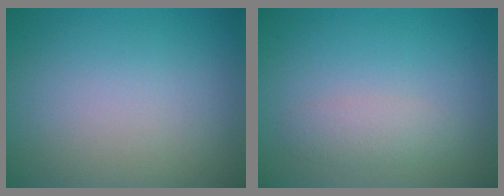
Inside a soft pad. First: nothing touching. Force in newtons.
{"total": 1.7, "press": 1.7, "slide": 0.1}